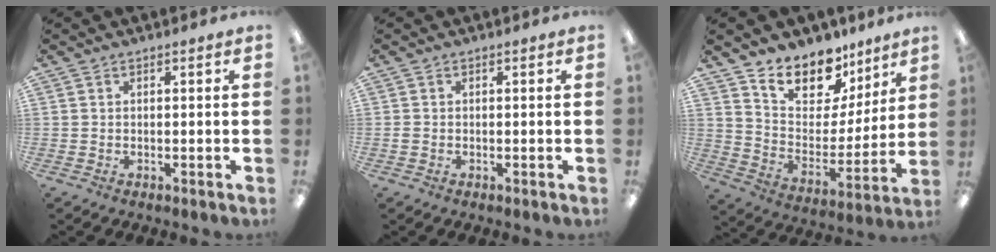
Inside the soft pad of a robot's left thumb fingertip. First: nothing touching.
{"total": 0.6, "force": [-0.2, 0.5, 0.2], "torque": [-0.004, 0.003, -0.004]}
{"total": 13.9, "force": [11.0, 7.5, 4.2], "torque": [-0.085, -0.085, 0.204]}